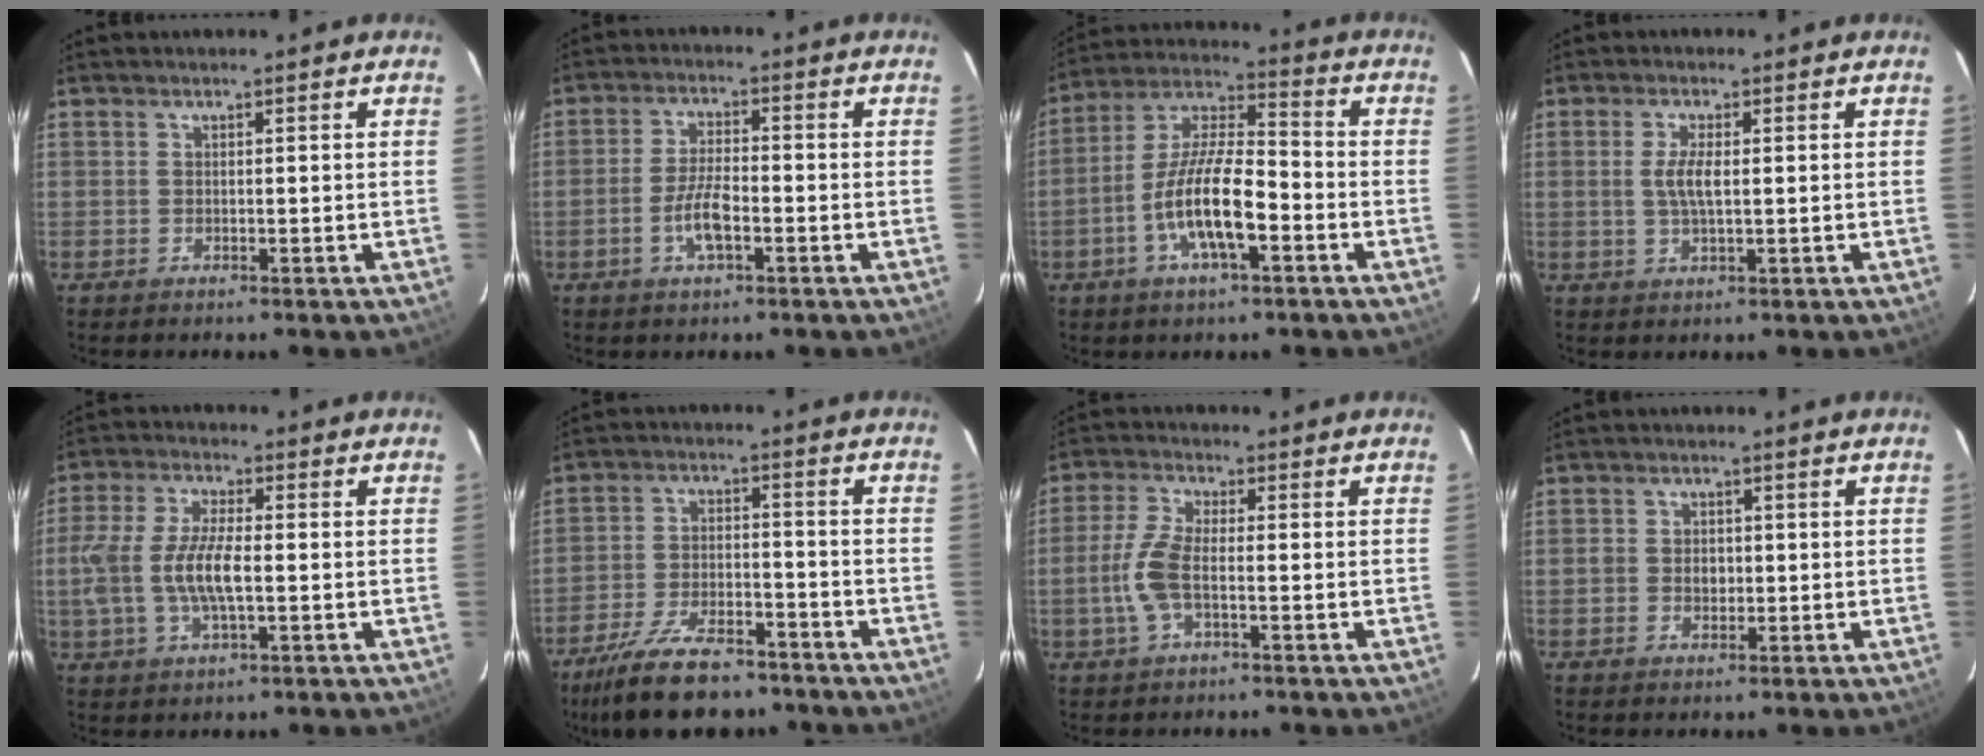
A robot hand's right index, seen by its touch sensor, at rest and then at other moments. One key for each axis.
{"total": 6.0, "fx": -2.4, "fy": 2.0, "fz": 5.1, "tx": -0.107, "ty": 0.002, "tz": -0.045}
{"total": 13.2, "fx": -5.0, "fy": 3.7, "fz": 11.6, "tx": -0.233, "ty": 0.001, "tz": -0.095}
{"total": 3.8, "fx": 0.3, "fy": 1.1, "fz": 3.7, "tx": -0.073, "ty": 0.000, "tz": 0.006}
{"total": 10.5, "fx": -1.2, "fy": 3.8, "fz": 9.7, "tx": -0.203, "ty": 0.001, "tz": -0.025}
{"total": 16.2, "fx": -12.8, "fy": 6.0, "fz": 8.0, "tx": -0.174, "ty": -0.015, "tz": -0.208}
{"total": 7.1, "fx": -1.7, "fy": 2.5, "fz": 6.4, "tx": -0.145, "ty": 0.004, "tz": -0.035}
{"total": 2.6, "fx": -0.3, "fy": 2.2, "fz": 1.3, "tx": -0.022, "ty": 0.005, "tz": -0.006}